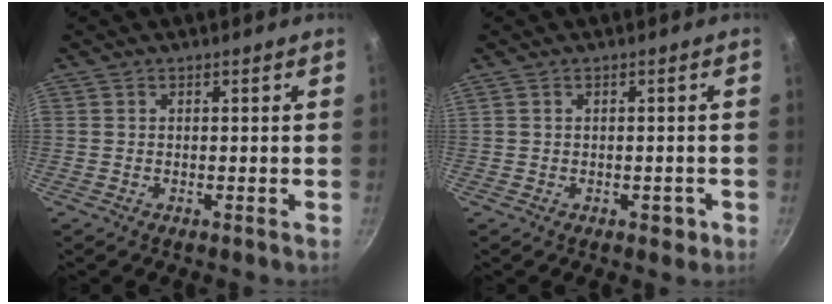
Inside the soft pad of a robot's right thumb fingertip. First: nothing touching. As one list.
[{"total": 2.1, "force": [-0.8, 1.5, 1.2], "torque": [0.001, 0.012, -0.005]}]